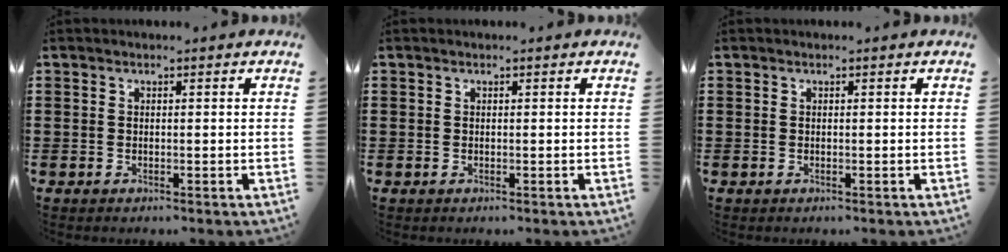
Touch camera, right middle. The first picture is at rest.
{"total": 0.0}
{"total": 0.0}